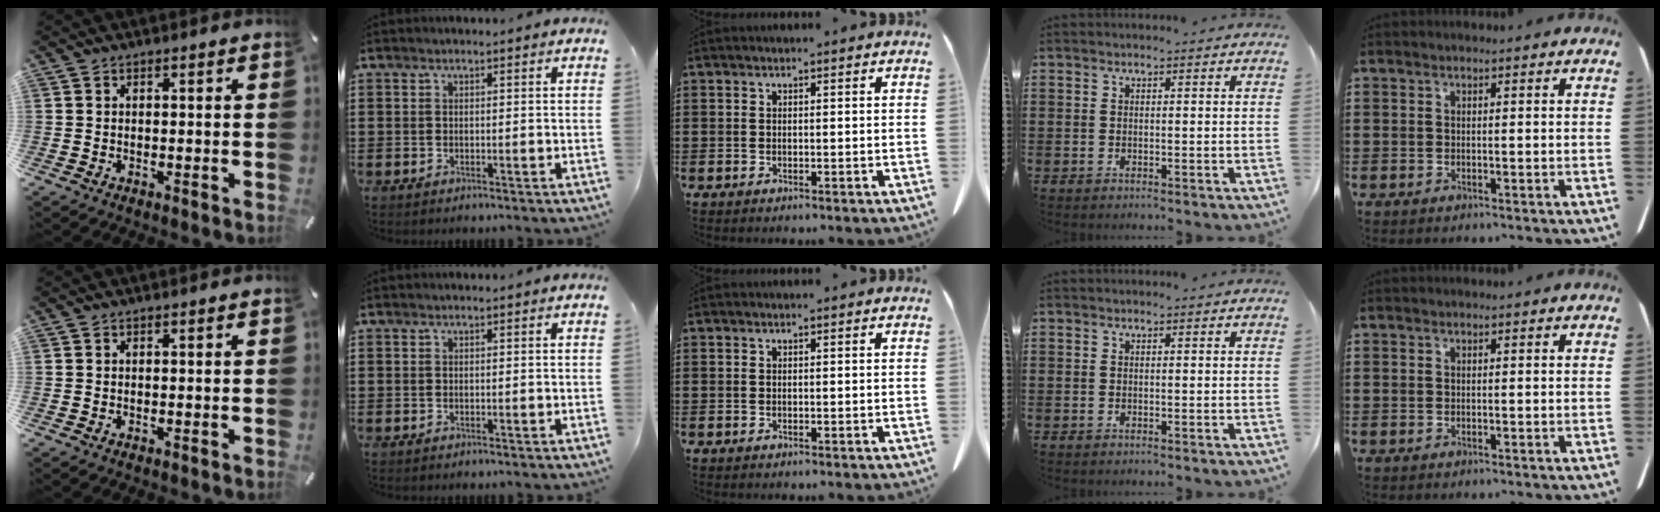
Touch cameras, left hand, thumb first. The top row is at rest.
{}